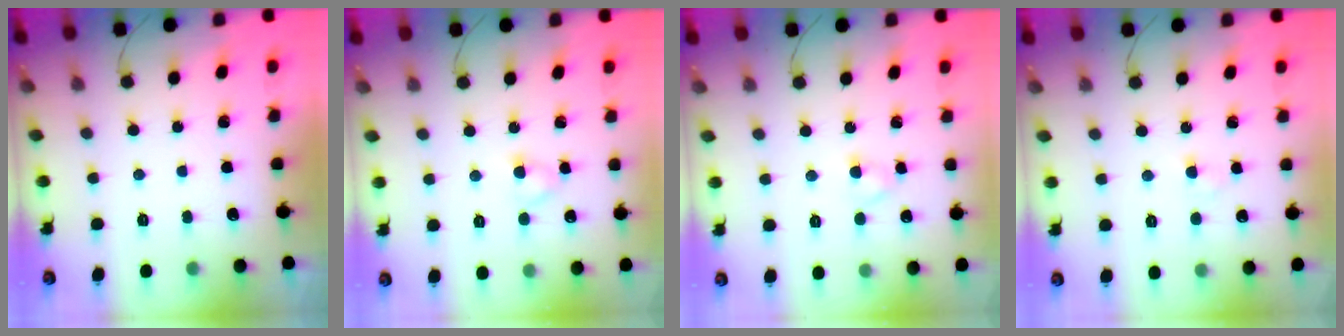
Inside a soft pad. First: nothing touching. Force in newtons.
{"total": 2.9, "press": 2.8, "slide": 0.8}
{"total": 2.8, "press": 2.6, "slide": 1.1}
{"total": 1.6, "press": 1.4, "slide": 0.8}